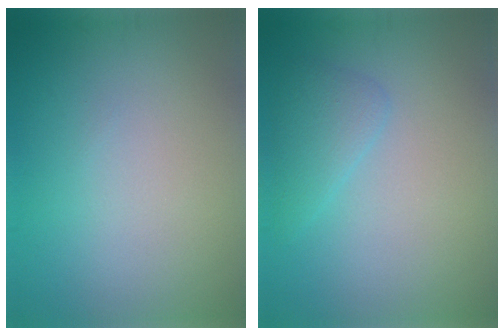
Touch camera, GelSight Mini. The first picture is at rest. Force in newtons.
{"total": 2.0, "press": 2.0, "slide": 0.2}